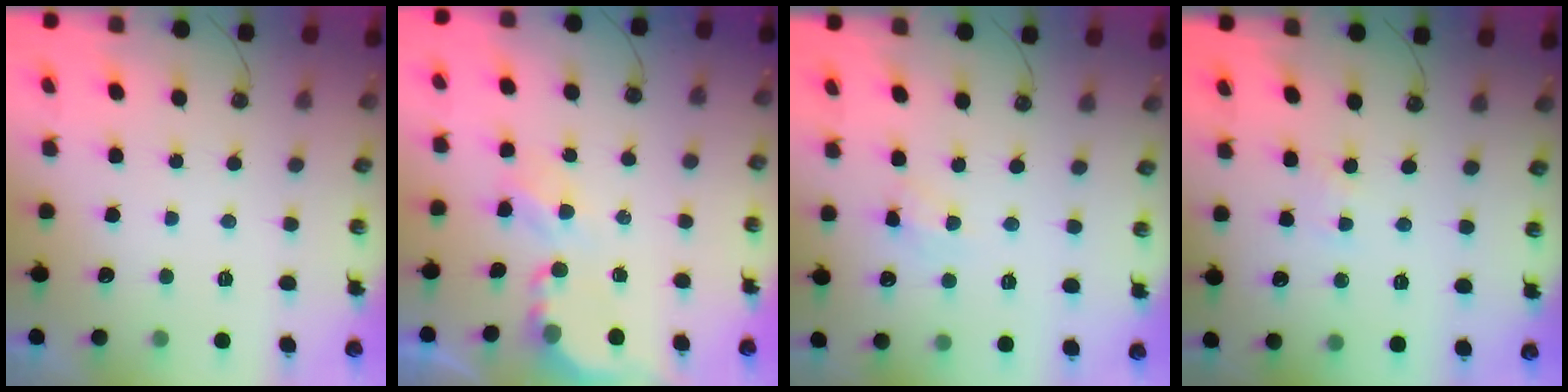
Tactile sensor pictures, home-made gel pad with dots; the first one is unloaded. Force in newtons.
{"total": 4.0, "press": 3.9, "slide": 0.3}
{"total": 5.3, "press": 5.3, "slide": 0.6}
{"total": 2.8, "press": 2.8, "slide": 0.3}